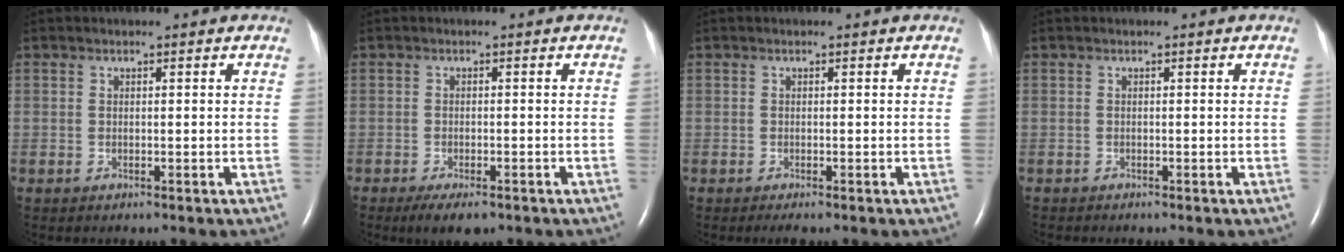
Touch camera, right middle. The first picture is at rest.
{"total": 3.8, "force": [-2.5, 1.2, 2.5], "torque": [-0.044, -0.005, -0.034]}
{"total": 0.9, "force": [-0.7, 0.0, 0.6], "torque": [-0.013, -0.004, -0.011]}
{"total": 0.0}